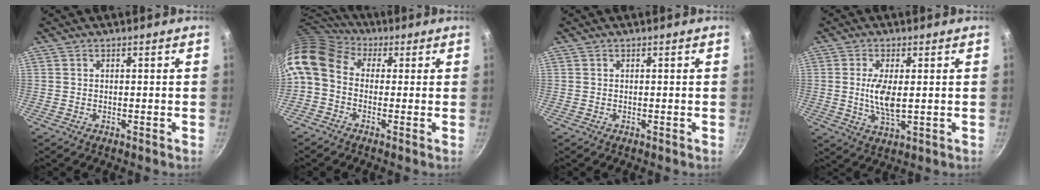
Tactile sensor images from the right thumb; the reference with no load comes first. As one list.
[{"total": 12.1, "force": [0.9, 9.0, 8.0], "torque": [-0.167, 0.035, -0.004]}, {"total": 0.0}, {"total": 6.5, "force": [0.4, 2.4, 6.1], "torque": [-0.123, -0.008, 0.011]}]